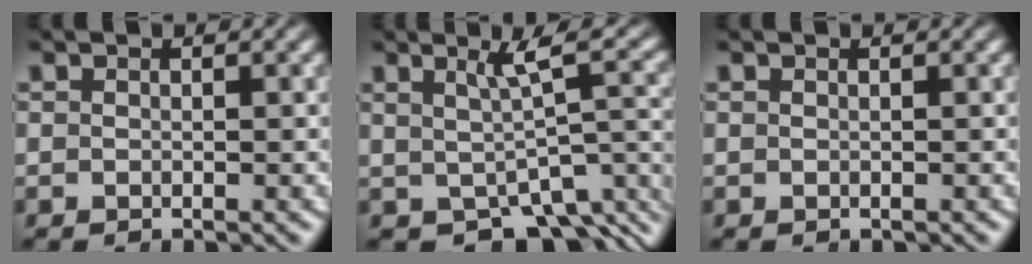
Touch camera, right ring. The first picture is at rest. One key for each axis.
{"total": 4.8, "fx": -2.9, "fy": 1.9, "fz": 3.4, "tx": -0.025, "ty": -0.019, "tz": -0.028}
{"total": 0.0}